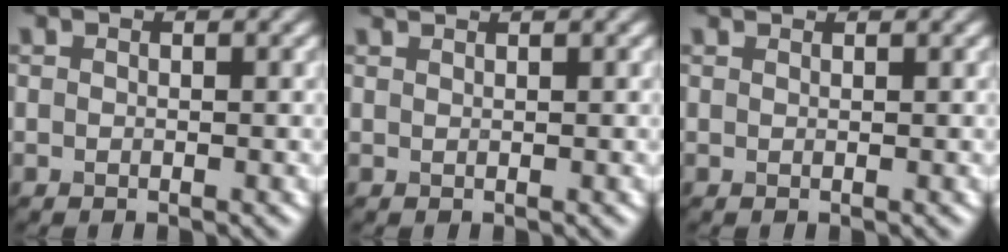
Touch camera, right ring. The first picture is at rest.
{"total": 1.0, "force": [0.9, 0.2, 0.4], "torque": [-0.002, -0.001, 0.011]}
{"total": 0.9, "force": [0.9, 0.1, 0.2], "torque": [-0.008, -0.003, 0.009]}